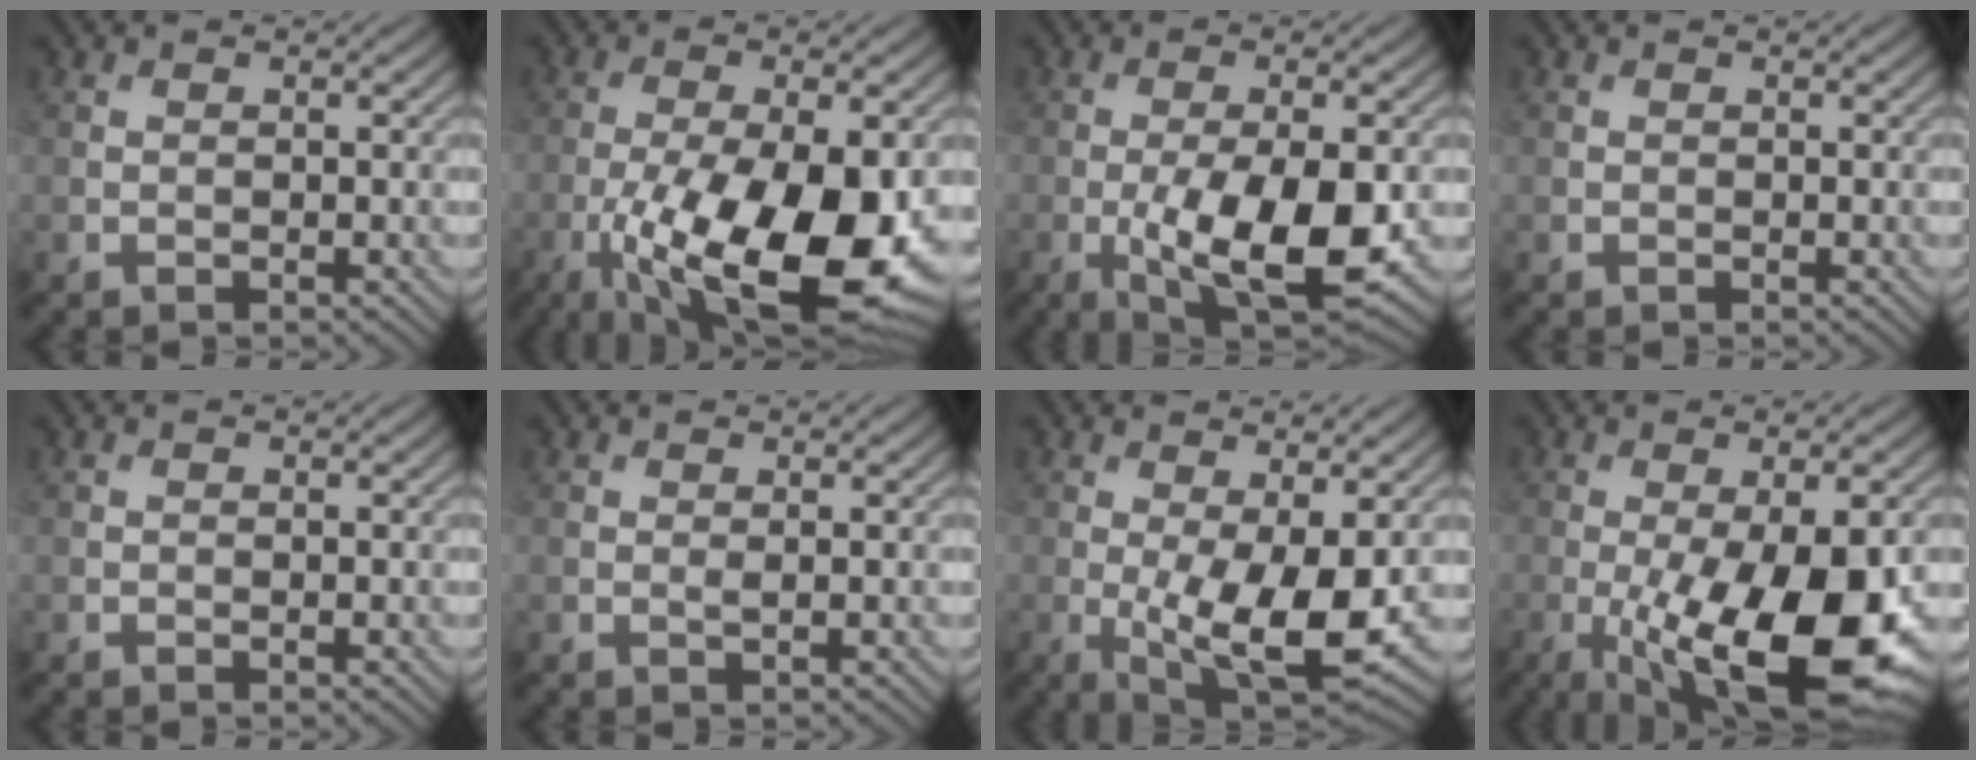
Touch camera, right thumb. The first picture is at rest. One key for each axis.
{"total": 16.5, "fx": -5.4, "fy": 6.1, "fz": 14.3, "tx": -0.255, "ty": -0.029, "tz": -0.082}
{"total": 11.4, "fx": -2.8, "fy": 4.1, "fz": 10.3, "tx": -0.183, "ty": -0.022, "tz": -0.040}
{"total": 0.0}
{"total": 0.0}
{"total": 0.5, "fx": 0.1, "fy": 0.0, "fz": 0.5, "tx": -0.011, "ty": -0.001, "tz": 0.002}
{"total": 9.2, "fx": -1.0, "fy": 3.1, "fz": 8.6, "tx": -0.164, "ty": -0.020, "tz": -0.008}
{"total": 15.2, "fx": -4.3, "fy": 4.9, "fz": 13.7, "tx": -0.228, "ty": -0.033, "tz": -0.058}